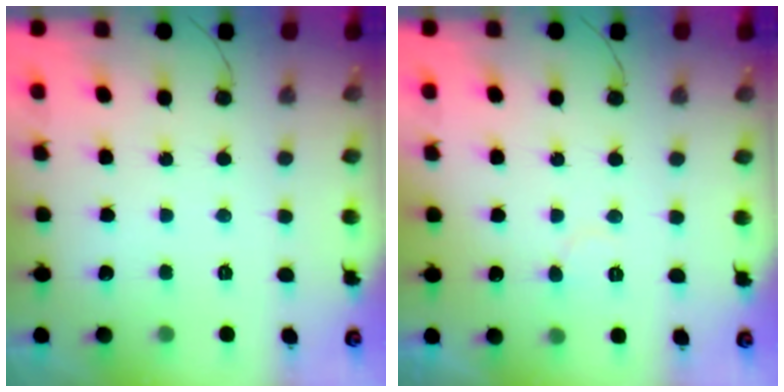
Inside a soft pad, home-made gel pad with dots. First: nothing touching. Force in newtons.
{"total": 4.2, "press": 4.2, "slide": 0.4}